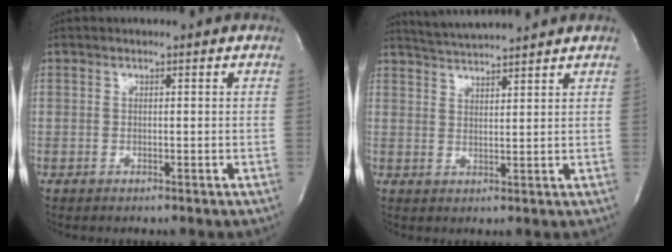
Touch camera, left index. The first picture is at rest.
{"total": 6.1, "force": [5.8, -0.9, 1.6], "torque": [-0.039, 0.014, 0.101]}